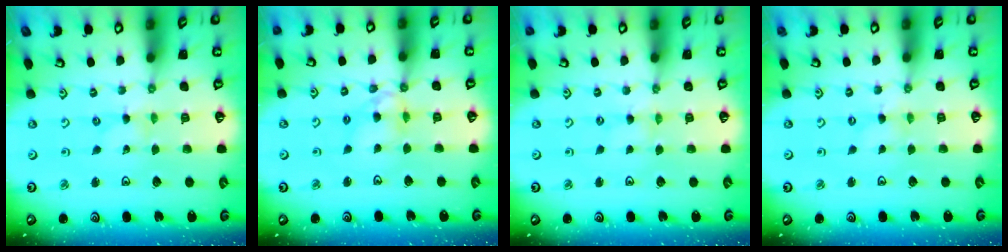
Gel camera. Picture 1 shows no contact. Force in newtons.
{"total": 8.3, "press": 8.2, "slide": 0.9}
{"total": 0.0}
{"total": 0.0}